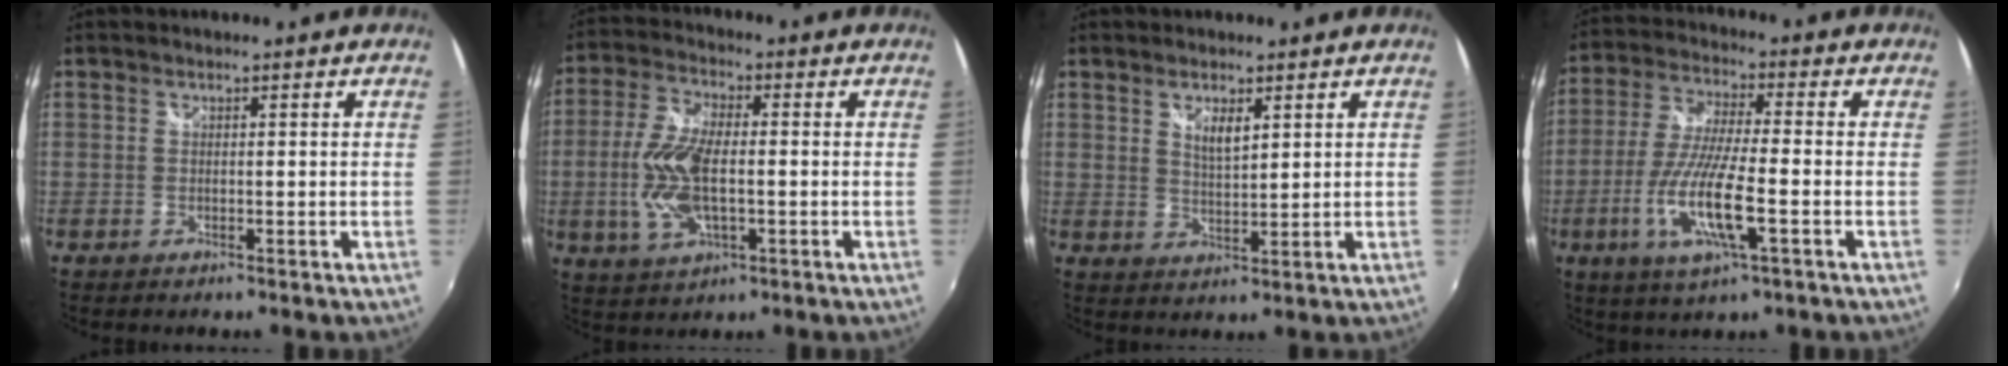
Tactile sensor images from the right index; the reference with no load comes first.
{"total": 11.4, "force": [-1.5, 5.0, 10.1], "torque": [-0.219, 0.001, -0.029]}
{"total": 3.8, "force": [1.8, 1.5, 3.0], "torque": [-0.048, -0.004, 0.031]}
{"total": 13.1, "force": [-4.2, 2.3, 12.2], "torque": [-0.254, -0.017, -0.080]}